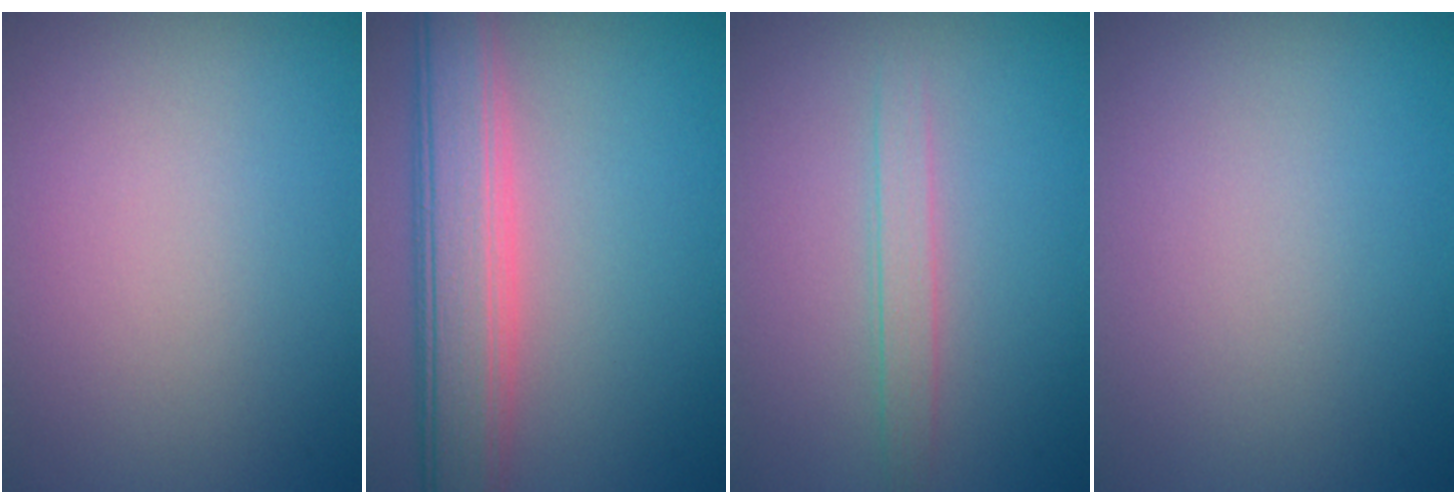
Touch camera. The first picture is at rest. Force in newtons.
{"total": 6.9, "press": 6.9, "slide": 0.8}
{"total": 1.8, "press": 1.7, "slide": 0.2}
{"total": 0.0}